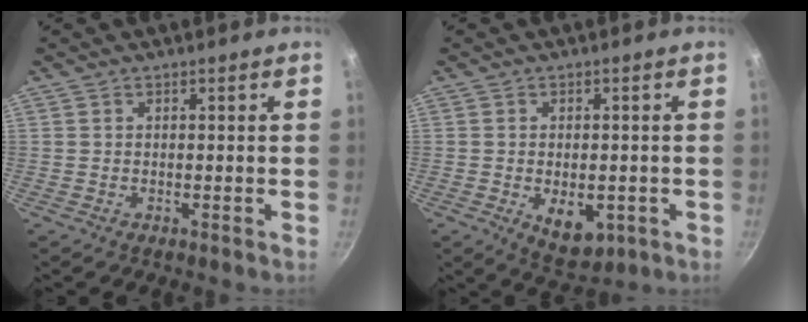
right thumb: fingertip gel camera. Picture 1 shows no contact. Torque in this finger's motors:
{"motor_torque": [-0.17, 0.27, 0.23, 0.34, 0.02]}